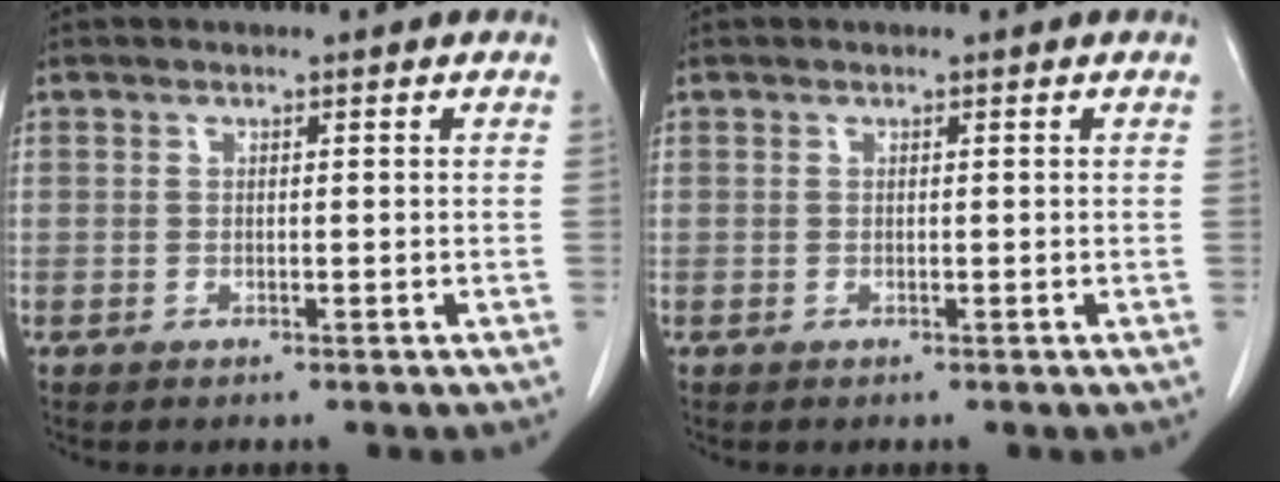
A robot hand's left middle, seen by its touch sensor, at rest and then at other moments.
{"total": 0.0}